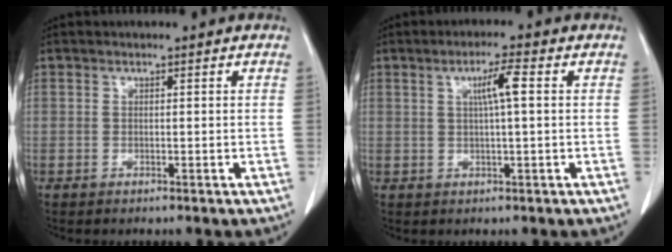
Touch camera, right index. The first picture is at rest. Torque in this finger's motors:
{"motor_torque": [0.38, -0.16, 0.11, 0.07]}